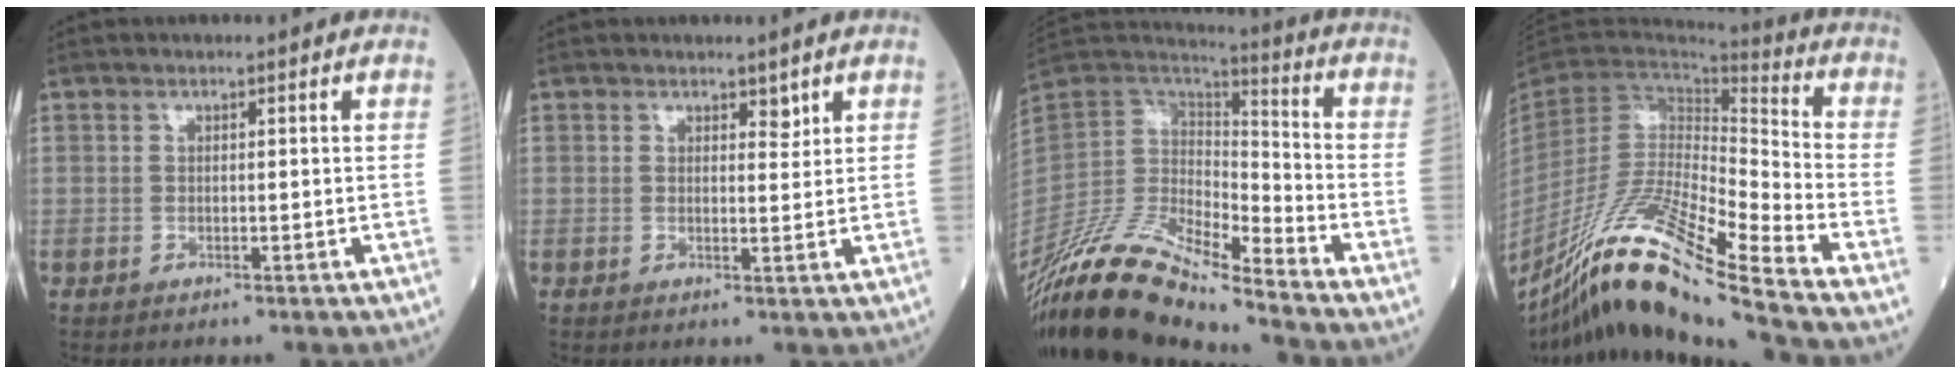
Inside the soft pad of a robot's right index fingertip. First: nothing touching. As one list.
[{"total": 1.6, "force": [1.2, 0.8, 0.8], "torque": [-0.006, -0.004, 0.016]}, {"total": 17.7, "force": [-15.0, 2.5, 8.9], "torque": [-0.175, 0.020, -0.283]}, {"total": 19.9, "force": [-15.1, -0.8, 13.1], "torque": [-0.267, -0.028, -0.281]}]